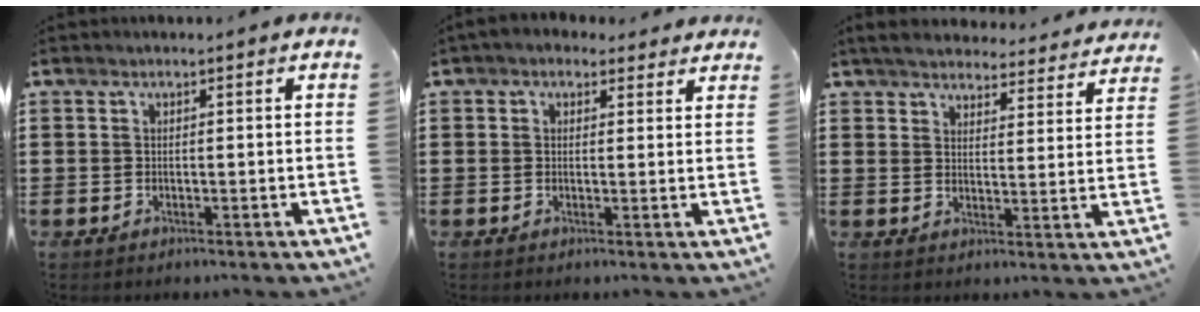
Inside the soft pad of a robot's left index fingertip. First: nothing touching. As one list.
[{"total": 2.3, "force": [1.6, 1.5, 0.6], "torque": [-0.020, 0.005, 0.028]}, {"total": 4.4, "force": [4.3, 0.5, 0.8], "torque": [-0.037, -0.024, 0.073]}]